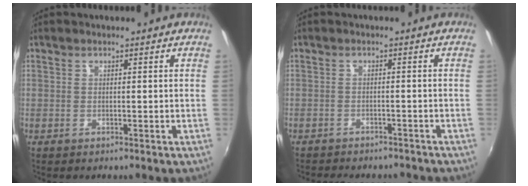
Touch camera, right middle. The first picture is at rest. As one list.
[{"total": 8.6, "force": [-7.6, 2.5, 3.1], "torque": [-0.073, -0.018, -0.105]}]